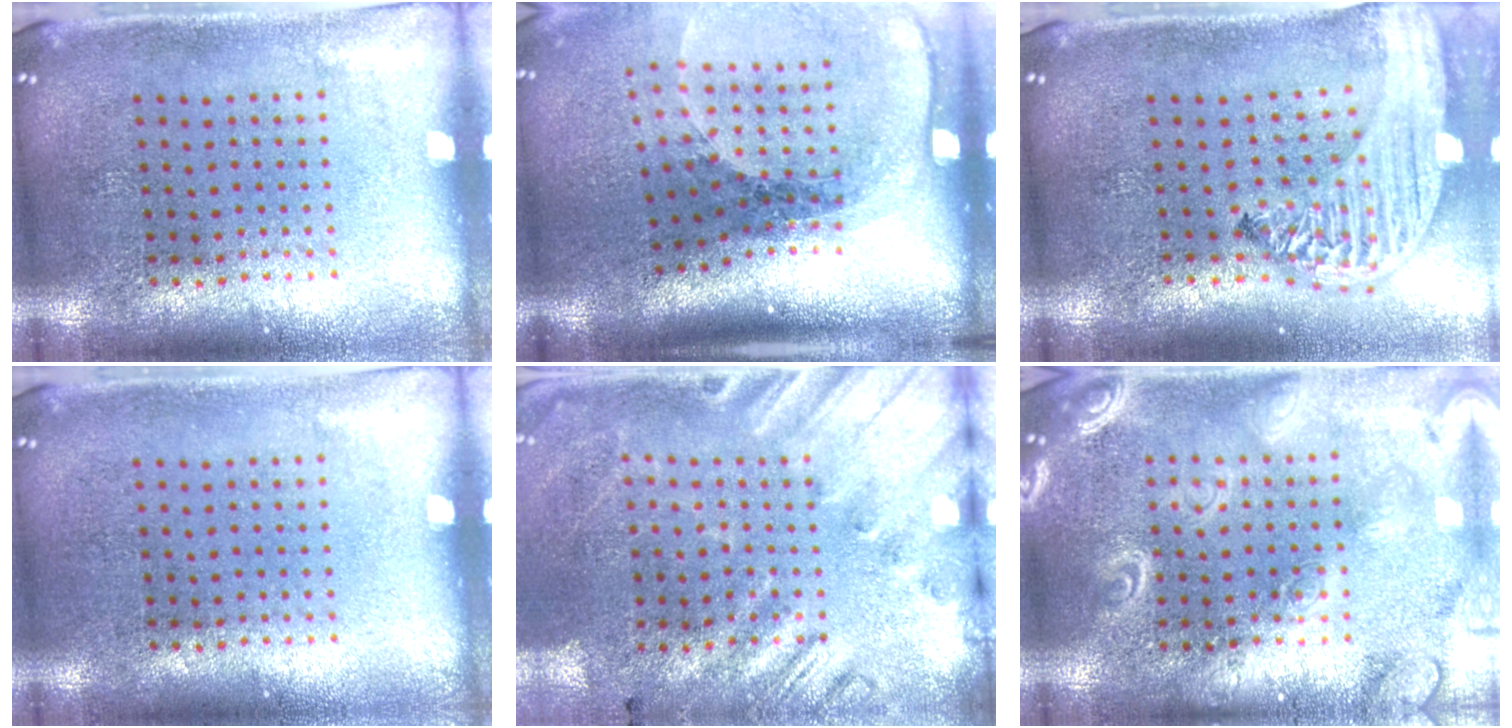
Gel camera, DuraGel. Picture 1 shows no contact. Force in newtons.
{"total": 2.1, "press": 1.6, "slide": 1.3}
{"total": 3.2, "press": 2.5, "slide": 1.9}
{"total": 0.0}
{"total": 2.6, "press": 1.8, "slide": 1.8}
{"total": 3.8, "press": 3.8, "slide": 0.5}